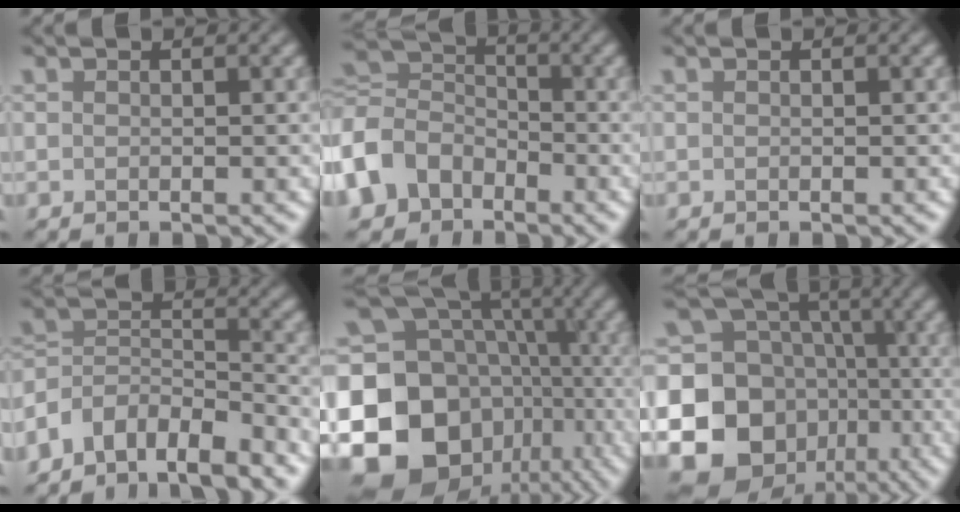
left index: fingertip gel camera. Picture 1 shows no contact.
{"total": 6.6, "force": [-3.4, 5.2, 2.4], "torque": [-0.060, 0.005, -0.087]}
{"total": 0.0}
{"total": 6.3, "force": [-5.2, 2.4, 2.5], "torque": [-0.041, -0.001, -0.102]}
{"total": 21.1, "force": [-6.0, 17.5, 10.2], "torque": [-0.211, -0.023, -0.102]}
{"total": 16.0, "force": [-4.6, 13.7, 6.9], "torque": [-0.166, -0.006, -0.089]}